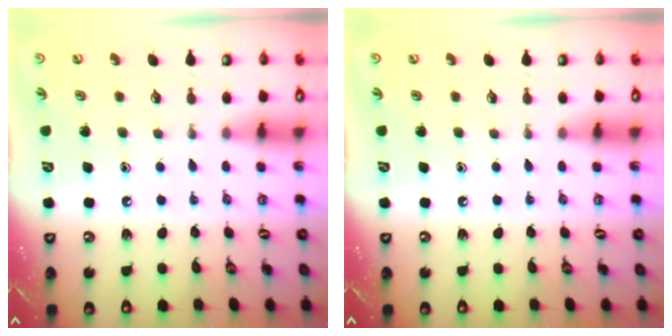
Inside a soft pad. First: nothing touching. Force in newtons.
{"total": 0.0}